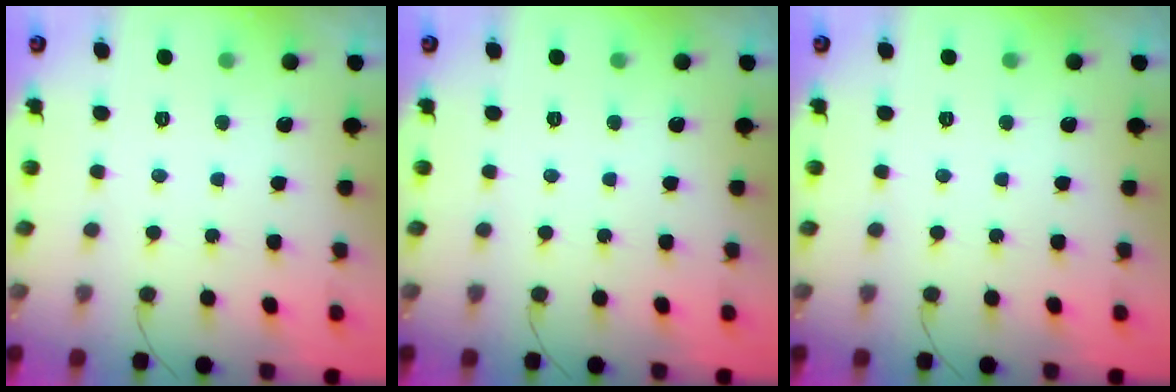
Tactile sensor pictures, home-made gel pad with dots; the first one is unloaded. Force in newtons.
{"total": 0.0}
{"total": 0.0}